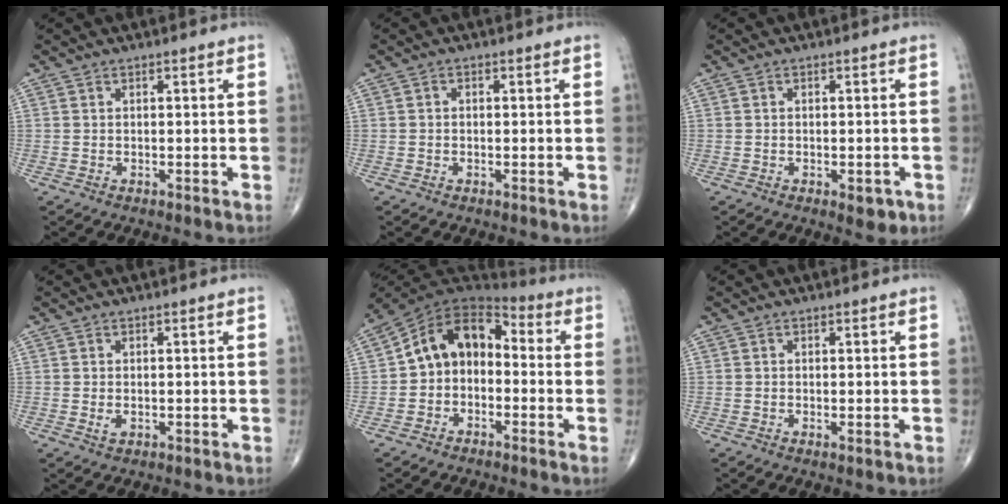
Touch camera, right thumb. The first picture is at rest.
{"total": 0.7, "force": [-0.1, 0.5, 0.4], "torque": [-0.001, 0.002, -0.006]}
{"total": 3.3, "force": [-1.4, 1.7, 2.5], "torque": [-0.019, 0.001, -0.012]}
{"total": 1.4, "force": [-0.2, 0.9, 1.1], "torque": [-0.018, -0.001, 0.000]}
{"total": 11.9, "force": [-0.9, 8.8, 7.9], "torque": [-0.103, 0.053, -0.035]}
{"total": 0.6, "force": [-0.1, 0.1, 0.6], "torque": [-0.012, -0.003, -0.002]}